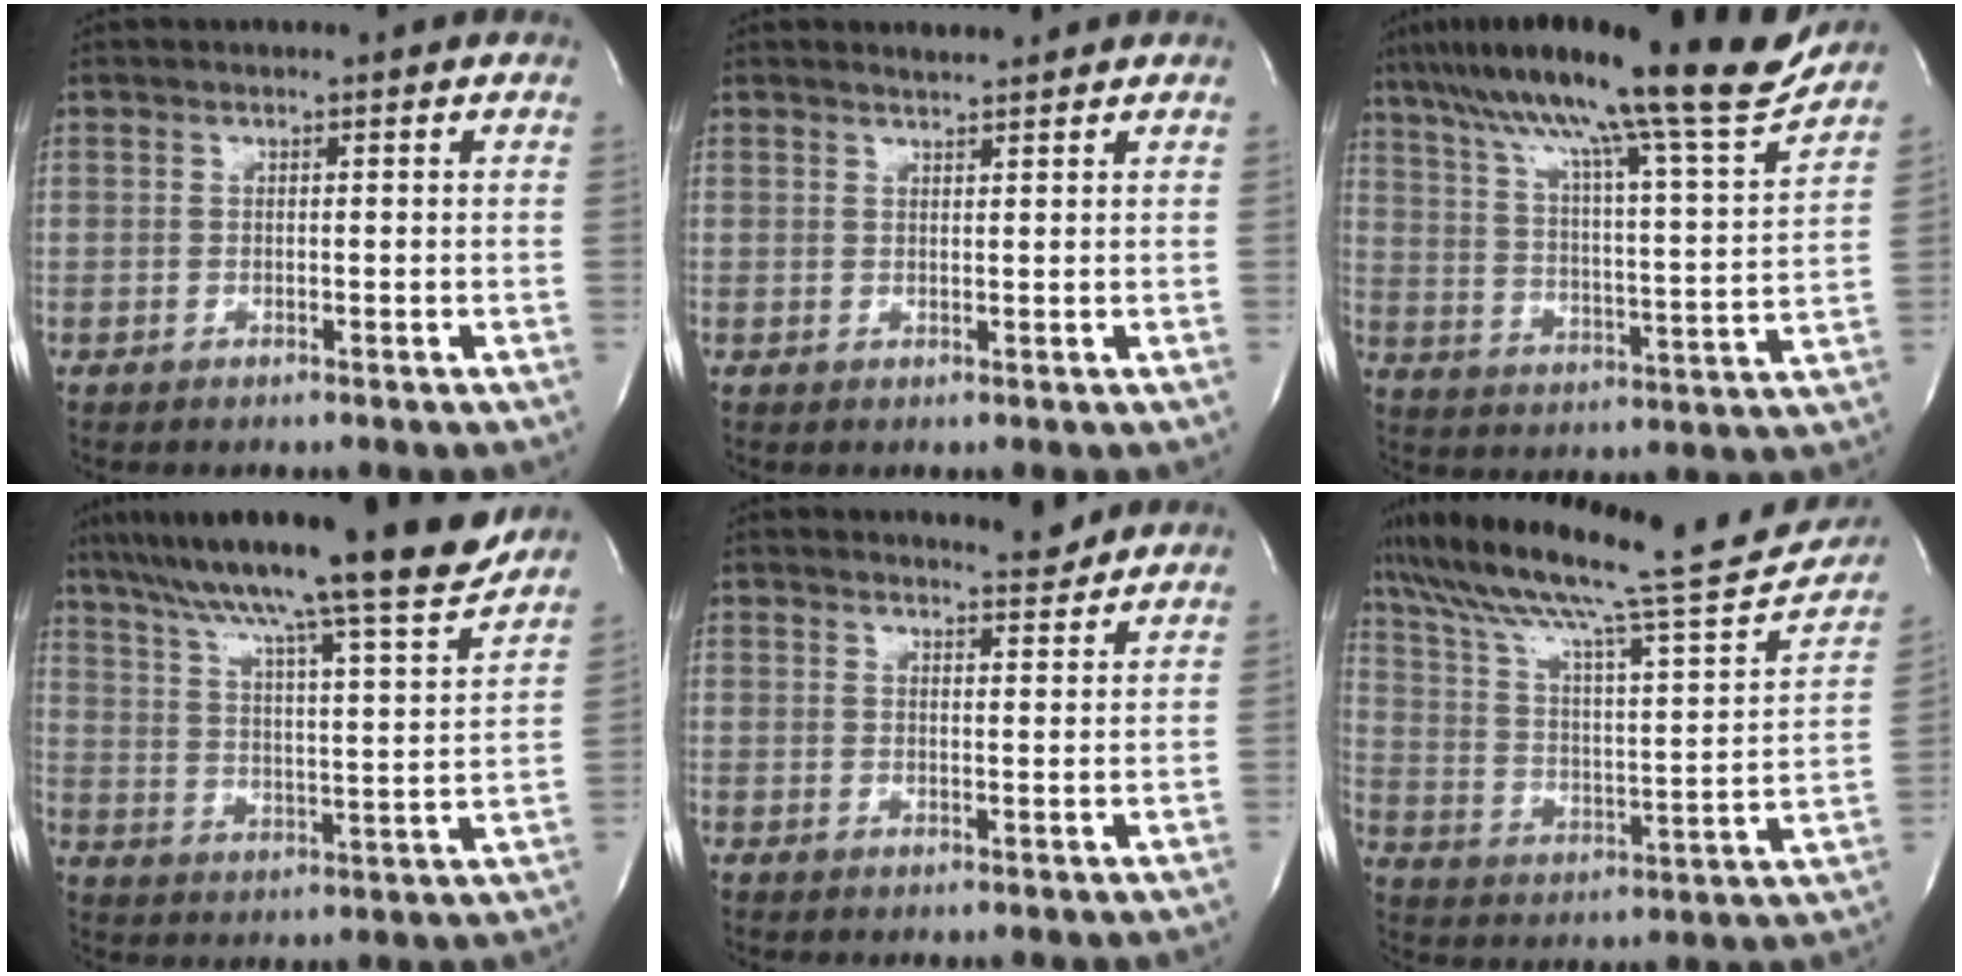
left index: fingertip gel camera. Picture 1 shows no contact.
{"total": 1.1, "force": [1.1, 0.0, 0.1], "torque": [-0.008, -0.003, 0.022]}
{"total": 23.2, "force": [18.8, -0.4, 13.6], "torque": [-0.226, -0.015, 0.276]}
{"total": 21.6, "force": [18.2, -0.6, 11.7], "torque": [-0.192, -0.018, 0.269]}
{"total": 2.7, "force": [2.7, 0.1, 0.2], "torque": [-0.010, -0.017, 0.036]}
{"total": 25.1, "force": [21.8, 2.0, 12.4], "torque": [-0.207, -0.024, 0.316]}